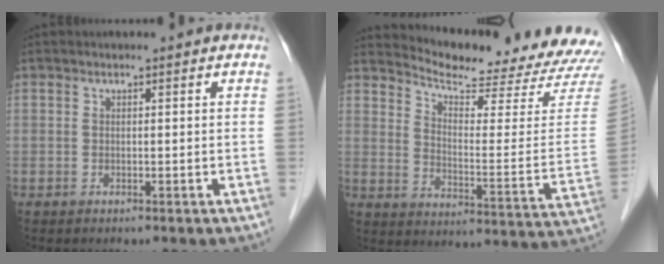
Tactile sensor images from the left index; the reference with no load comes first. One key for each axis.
{"total": 21.0, "fx": 20.5, "fy": 0.8, "fz": 4.6, "tx": -0.078, "ty": -0.116, "tz": 0.252}